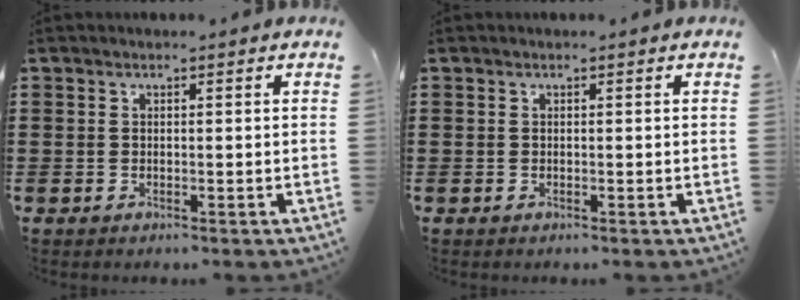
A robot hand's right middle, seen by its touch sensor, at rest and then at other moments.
{"total": 0.0}